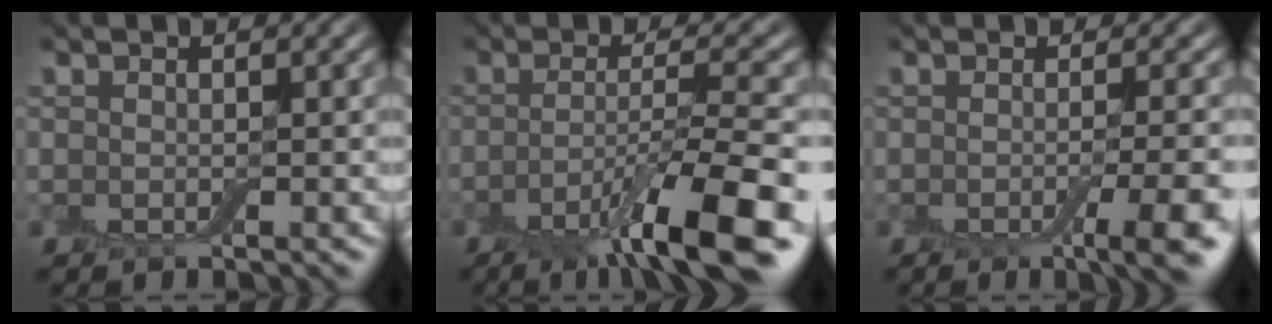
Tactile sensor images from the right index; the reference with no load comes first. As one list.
[{"total": 8.8, "force": [-4.3, 1.5, 7.5], "torque": [-0.107, 0.003, -0.081]}, {"total": 5.3, "force": [-2.1, 1.1, 4.7], "torque": [-0.055, -0.003, -0.032]}]